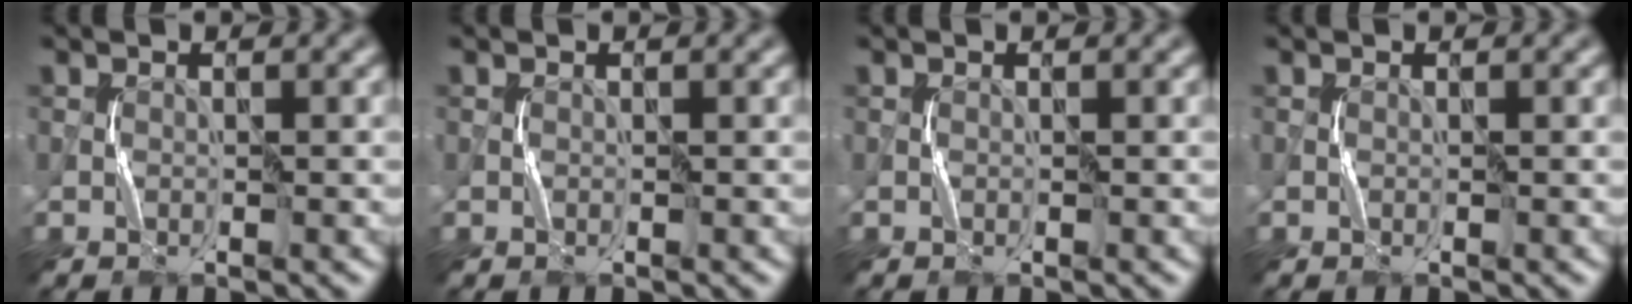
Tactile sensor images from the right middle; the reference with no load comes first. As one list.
[{"total": 0.0}, {"total": 0.0}, {"total": 0.0}]